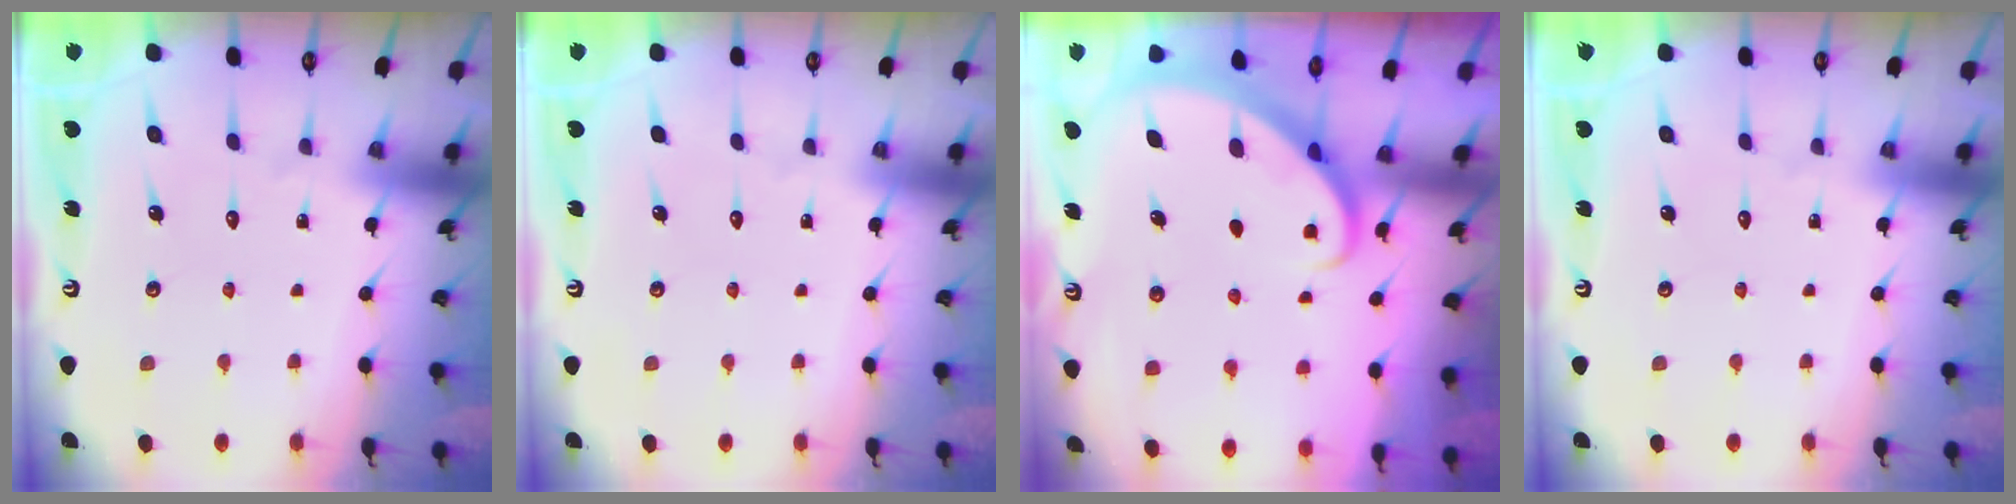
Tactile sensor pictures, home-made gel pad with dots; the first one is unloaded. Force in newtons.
{"total": 0.0}
{"total": 2.8, "press": 2.8, "slide": 0.2}
{"total": 0.0}